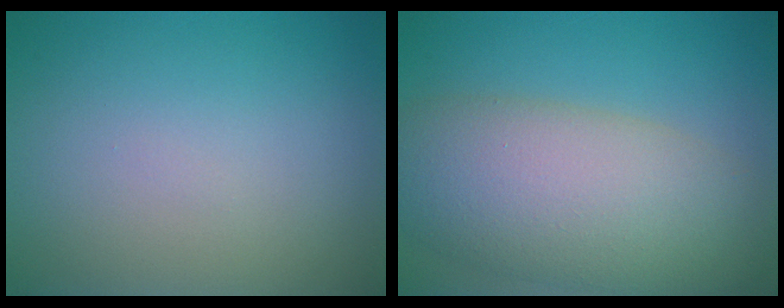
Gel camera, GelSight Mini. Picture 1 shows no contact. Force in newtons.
{"total": 9.6, "press": 9.6, "slide": 0.5}